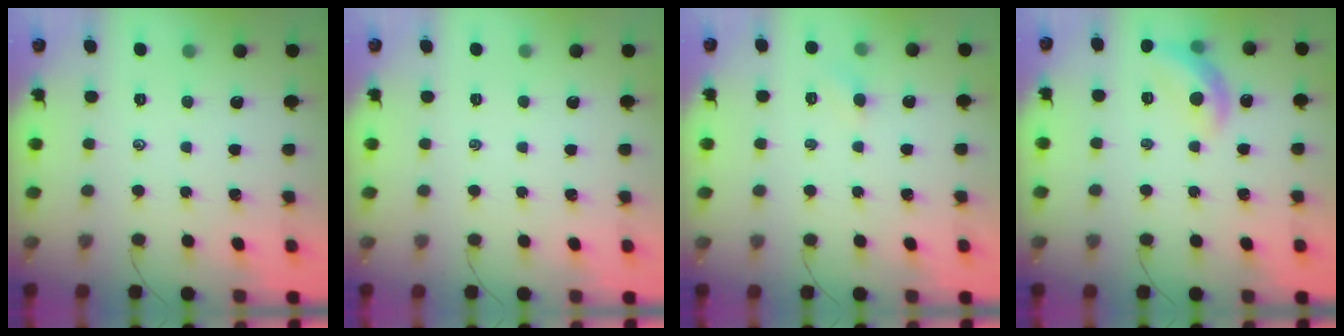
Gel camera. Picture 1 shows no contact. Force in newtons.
{"total": 0.0}
{"total": 2.7, "press": 2.6, "slide": 0.9}
{"total": 11.4, "press": 11.4, "slide": 1.2}